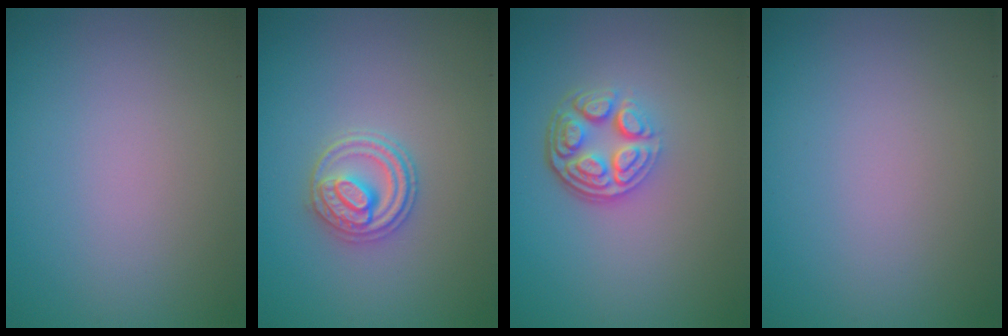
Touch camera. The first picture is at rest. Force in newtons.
{"total": 3.2, "press": 3.0, "slide": 1.0}
{"total": 4.7, "press": 3.3, "slide": 3.3}
{"total": 0.0}